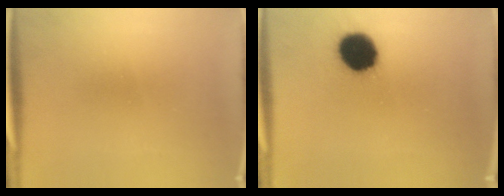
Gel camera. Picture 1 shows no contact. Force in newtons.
{"total": 13.8}